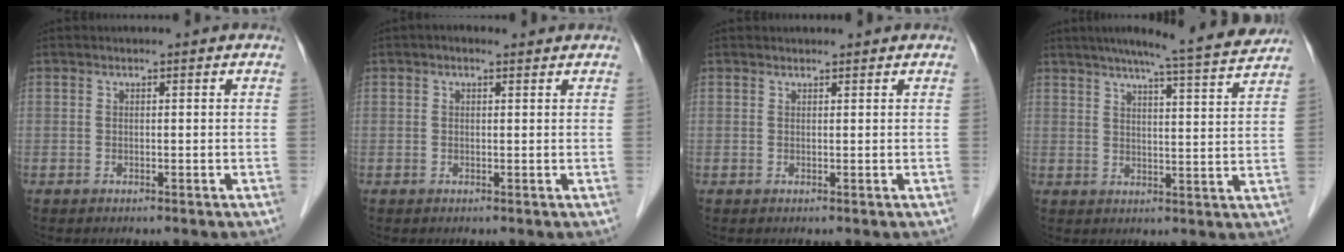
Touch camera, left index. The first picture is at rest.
{"total": 1.2, "force": [0.7, 0.6, 0.7], "torque": [-0.017, 0.010, 0.006]}
{"total": 0.9, "force": [0.8, 0.3, 0.1], "torque": [-0.008, 0.008, 0.014]}
{"total": 14.5, "force": [12.8, -0.2, 6.8], "torque": [-0.102, -0.007, 0.159]}